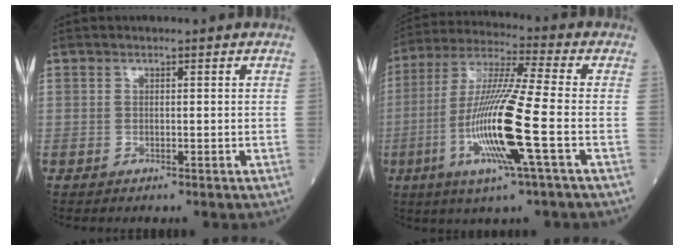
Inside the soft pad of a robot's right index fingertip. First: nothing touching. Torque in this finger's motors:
{"motor_torque": [1.27, -0.87, 1.05, 0.21]}